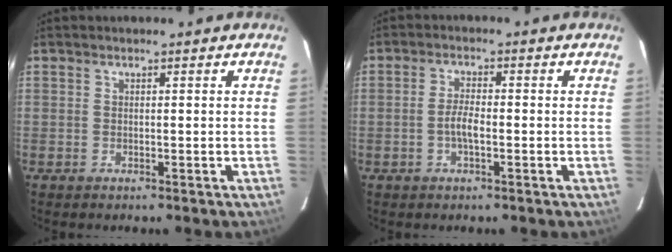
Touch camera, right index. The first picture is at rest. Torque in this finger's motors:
{"motor_torque": [0.63, 0.08, 0.28, 0.06]}